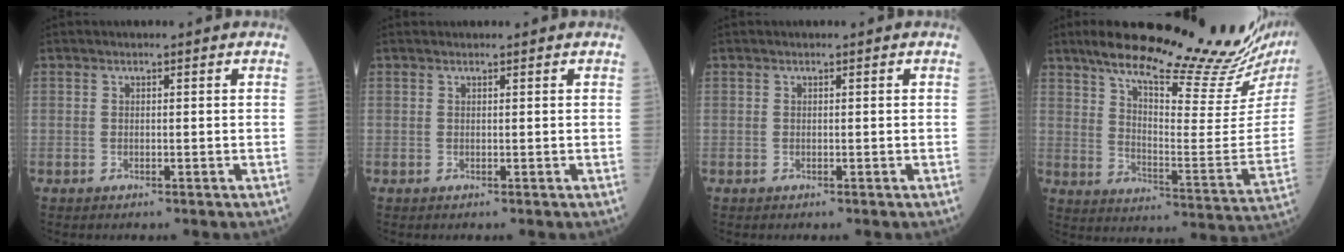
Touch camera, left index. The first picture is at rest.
{"total": 0.9, "force": [0.9, 0.1, 0.1], "torque": [-0.007, 0.013, 0.015]}
{"total": 0.0}
{"total": 26.6, "force": [22.6, 2.0, 13.8], "torque": [-0.213, -0.066, 0.302]}